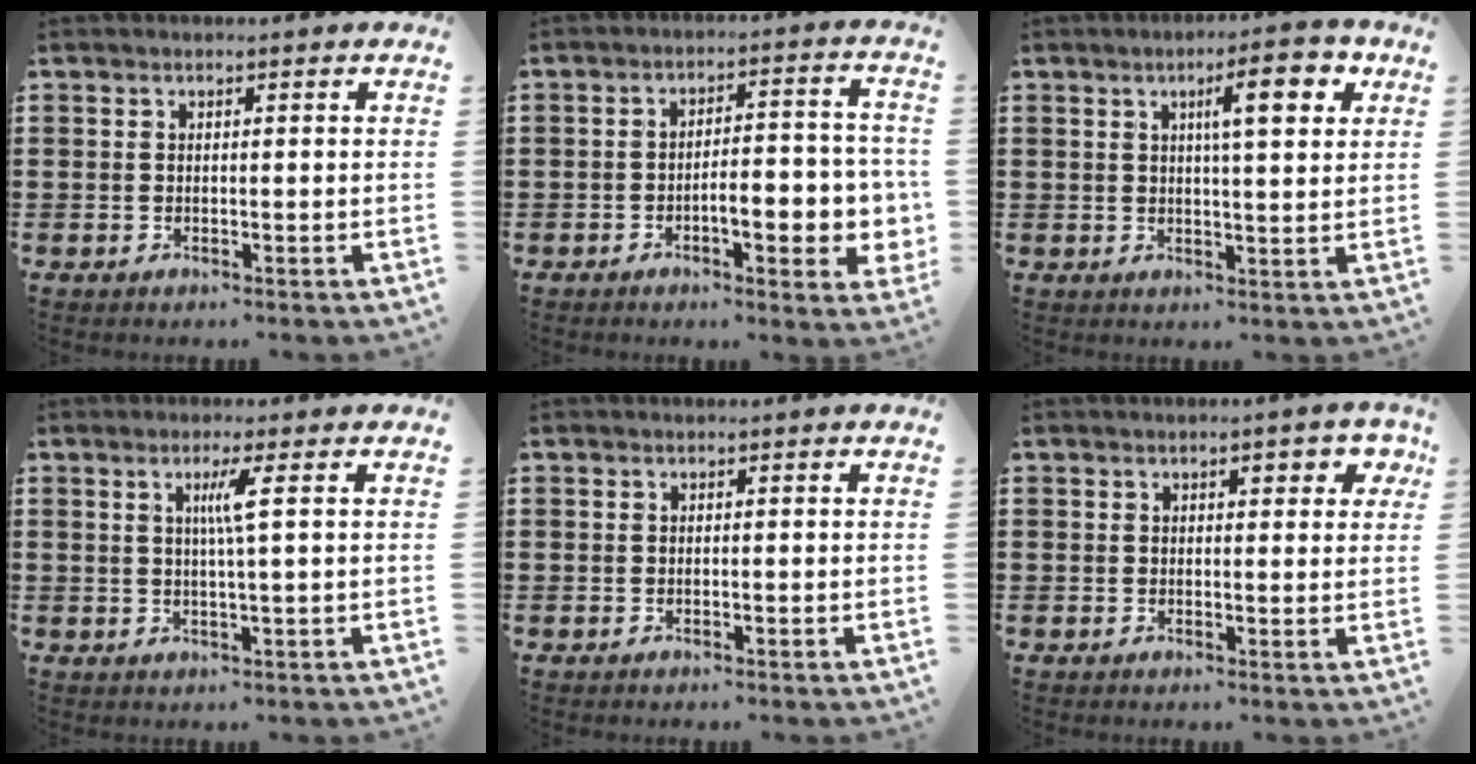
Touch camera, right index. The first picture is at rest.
{"total": 7.5, "force": [-2.3, 2.8, 6.6], "torque": [-0.087, -0.003, -0.042]}
{"total": 7.7, "force": [3.1, 1.9, 6.8], "torque": [-0.099, -0.005, 0.041]}
{"total": 3.3, "force": [0.7, -0.6, 3.2], "torque": [-0.062, -0.004, 0.007]}
{"total": 0.0}
{"total": 2.6, "force": [1.1, 1.1, 2.0], "torque": [-0.020, -0.001, 0.010]}